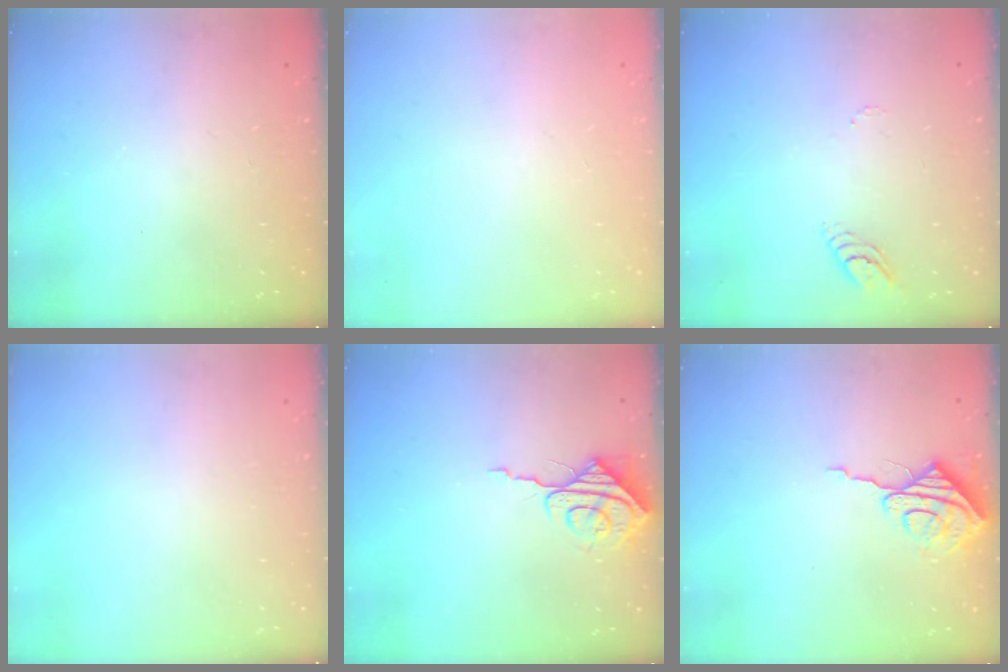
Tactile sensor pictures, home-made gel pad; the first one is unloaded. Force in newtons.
{"total": 0.0}
{"total": 3.6, "press": 3.6, "slide": 0.3}
{"total": 0.0}
{"total": 7.9, "press": 7.9, "slide": 0.8}
{"total": 8.2, "press": 8.2, "slide": 0.5}